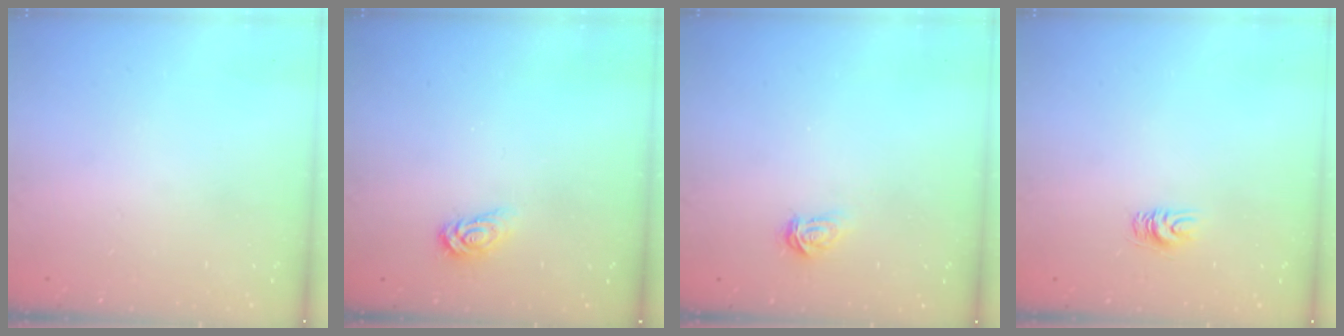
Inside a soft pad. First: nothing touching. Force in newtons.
{"total": 3.1, "press": 3.1, "slide": 0.0}
{"total": 3.0, "press": 3.0, "slide": 0.3}
{"total": 5.0, "press": 4.9, "slide": 0.4}